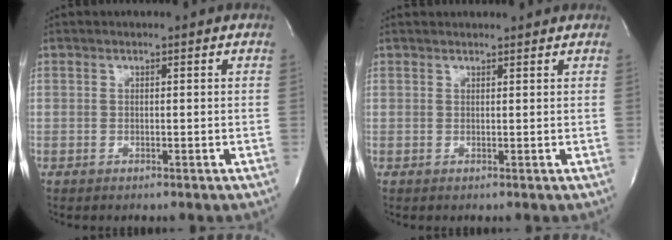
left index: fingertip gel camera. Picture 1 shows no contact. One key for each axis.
{"total": 4.2, "fx": 4.1, "fy": 0.5, "fz": 0.8, "tx": -0.010, "ty": 0.022, "tz": 0.046}